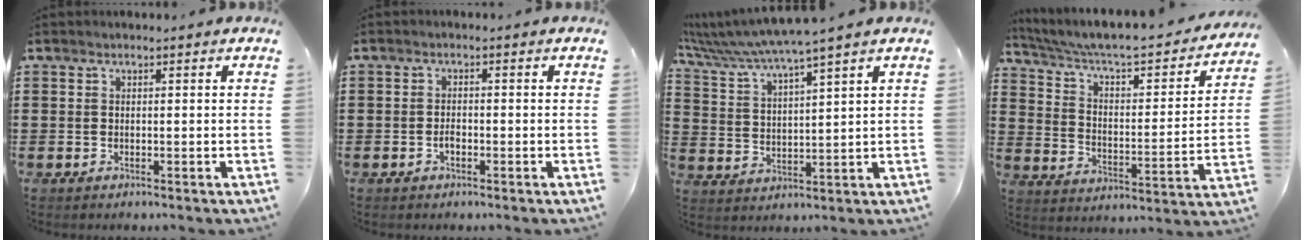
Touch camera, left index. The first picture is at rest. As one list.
[{"total": 1.5, "force": [-0.6, 0.6, 1.2], "torque": [-0.026, -0.002, -0.010]}, {"total": 5.5, "force": [4.8, -1.2, 2.4], "torque": [-0.069, -0.039, 0.077]}, {"total": 5.3, "force": [4.5, 1.0, 2.8], "torque": [-0.076, -0.042, 0.069]}]